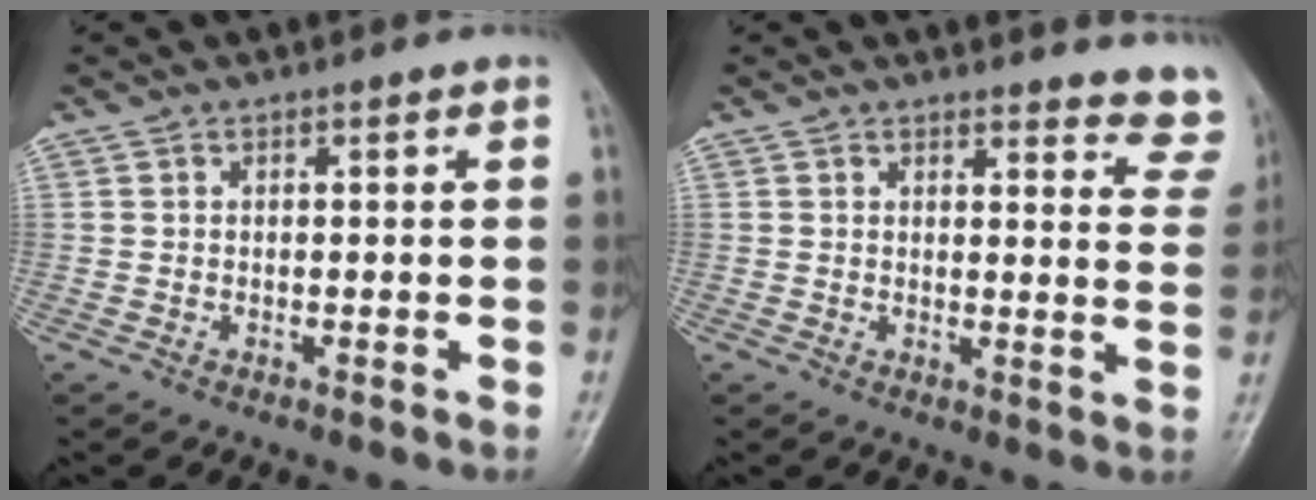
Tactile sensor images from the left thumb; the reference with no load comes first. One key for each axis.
{"total": 10.0, "fx": 9.7, "fy": 2.4, "fz": 1.1, "tx": 0.036, "ty": -0.076, "tz": 0.074}